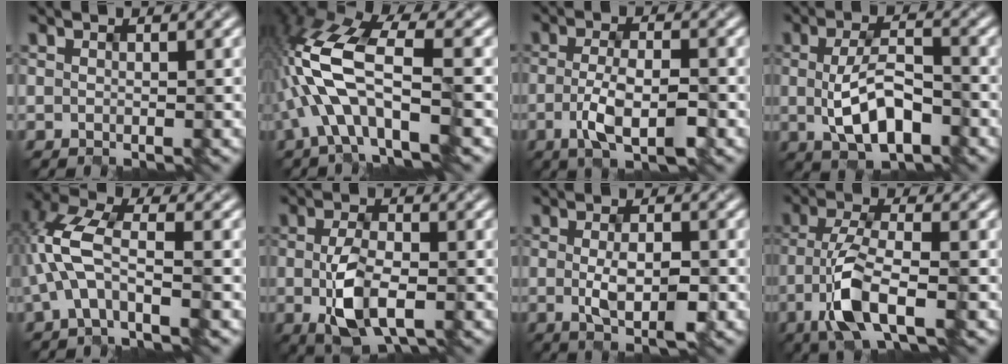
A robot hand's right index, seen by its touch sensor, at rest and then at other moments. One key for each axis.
{"total": 9.9, "fx": -3.0, "fy": 4.1, "fz": 8.5, "tx": -0.186, "ty": 0.014, "tz": -0.058}
{"total": 4.4, "fx": -1.8, "fy": 1.3, "fz": 3.8, "tx": -0.081, "ty": -0.007, "tz": -0.029}
{"total": 5.4, "fx": -1.6, "fy": 2.5, "fz": 4.5, "tx": -0.089, "ty": -0.004, "tz": -0.022}
{"total": 6.3, "fx": -1.7, "fy": 2.8, "fz": 5.4, "tx": -0.133, "ty": 0.023, "tz": -0.036}
{"total": 5.7, "fx": -1.7, "fy": 2.9, "fz": 4.6, "tx": -0.100, "ty": -0.012, "tz": -0.022}
{"total": 4.0, "fx": -1.1, "fy": 1.4, "fz": 3.6, "tx": -0.073, "ty": -0.005, "tz": -0.012}
{"total": 5.9, "fx": -2.4, "fy": 1.9, "fz": 5.1, "tx": -0.112, "ty": -0.005, "tz": -0.041}